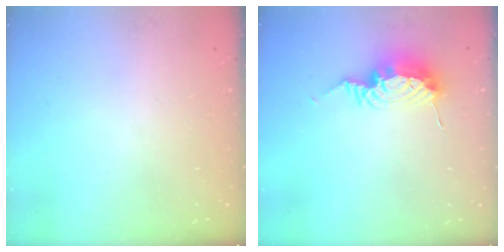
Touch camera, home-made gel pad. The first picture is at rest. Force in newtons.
{"total": 10.0, "press": 10.0, "slide": 1.1}